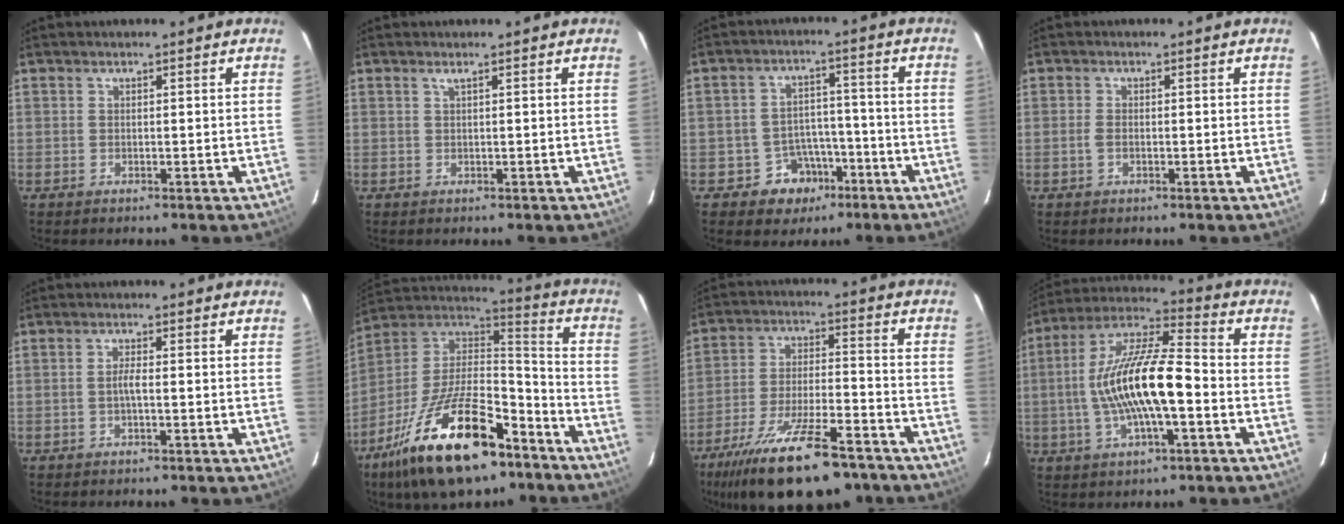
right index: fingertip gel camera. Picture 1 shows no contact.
{"total": 0.7, "force": [0.3, -0.4, 0.5], "torque": [-0.008, -0.001, 0.004]}
{"total": 7.4, "force": [-4.4, 5.8, 1.5], "torque": [-0.037, 0.029, -0.052]}
{"total": 1.5, "force": [-0.5, 0.8, 1.1], "torque": [-0.026, -0.002, -0.011]}
{"total": 1.6, "force": [-0.5, -0.2, 1.5], "torque": [-0.029, 0.002, -0.012]}
{"total": 26.2, "force": [-15.3, 10.8, 18.3], "torque": [-0.350, -0.015, -0.252]}
{"total": 22.4, "force": [-16.8, 6.5, 13.3], "torque": [-0.253, -0.041, -0.258]}
{"total": 16.4, "force": [-2.7, 4.1, 15.7], "torque": [-0.299, 0.008, -0.054]}